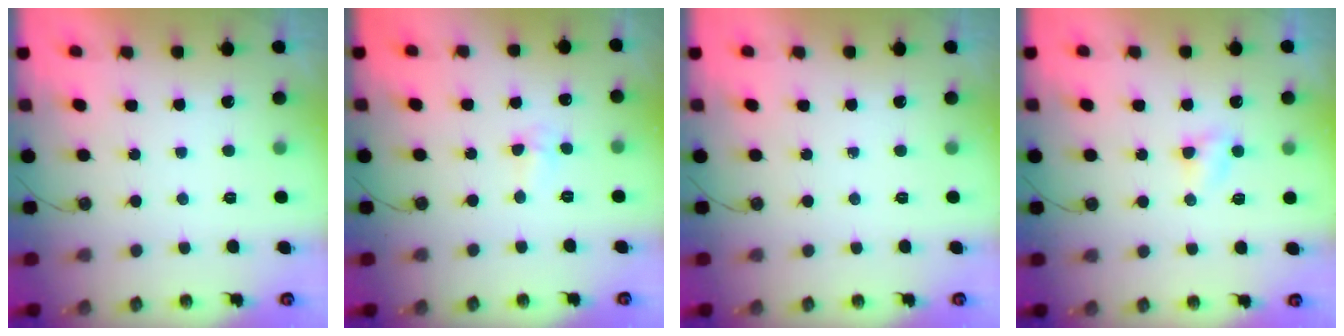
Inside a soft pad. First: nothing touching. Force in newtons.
{"total": 2.5, "press": 2.4, "slide": 0.9}
{"total": 0.0}
{"total": 2.9, "press": 2.8, "slide": 0.2}